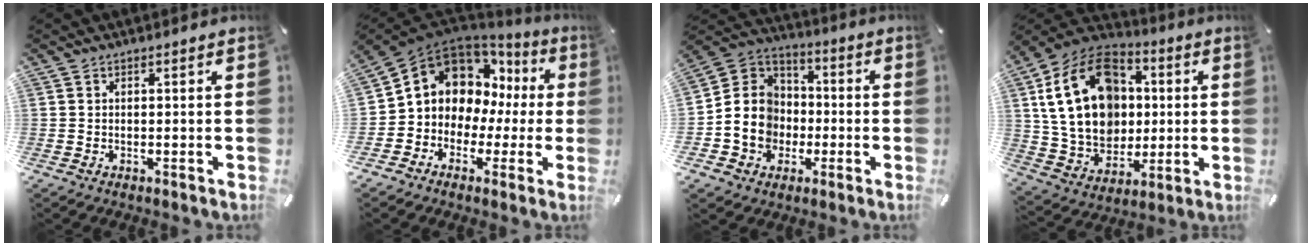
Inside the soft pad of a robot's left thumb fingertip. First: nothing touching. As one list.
[{"total": 9.4, "force": [2.3, 8.6, 2.9], "torque": [-0.068, -0.030, 0.051]}, {"total": 12.5, "force": [-3.1, 11.5, 3.9], "torque": [-0.096, 0.012, -0.057]}, {"total": 23.1, "force": [3.1, 18.1, 13.9], "torque": [-0.271, 0.004, 0.059]}]